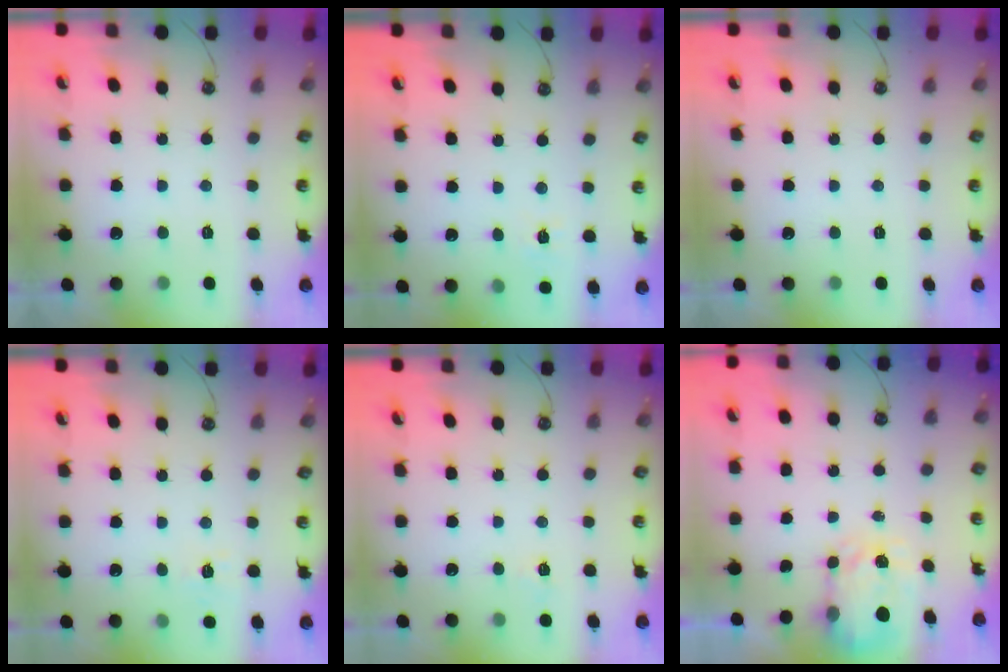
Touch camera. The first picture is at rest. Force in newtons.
{"total": 5.1, "press": 5.0, "slide": 0.6}
{"total": 0.0}
{"total": 6.9, "press": 6.9, "slide": 0.6}
{"total": 2.8, "press": 2.8, "slide": 0.3}
{"total": 3.8, "press": 3.7, "slide": 0.6}